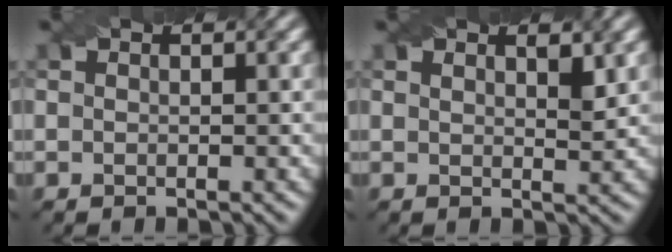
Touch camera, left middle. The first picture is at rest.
{"total": 1.7, "force": [1.2, 0.4, 1.2], "torque": [-0.015, -0.005, 0.023]}